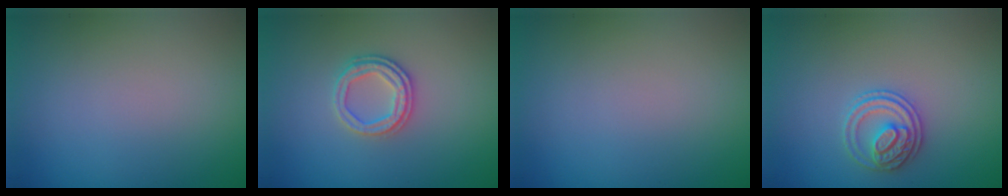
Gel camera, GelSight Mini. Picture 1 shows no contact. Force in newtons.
{"total": 2.4, "press": 2.3, "slide": 0.7}
{"total": 0.0}
{"total": 2.7, "press": 2.7, "slide": 0.6}